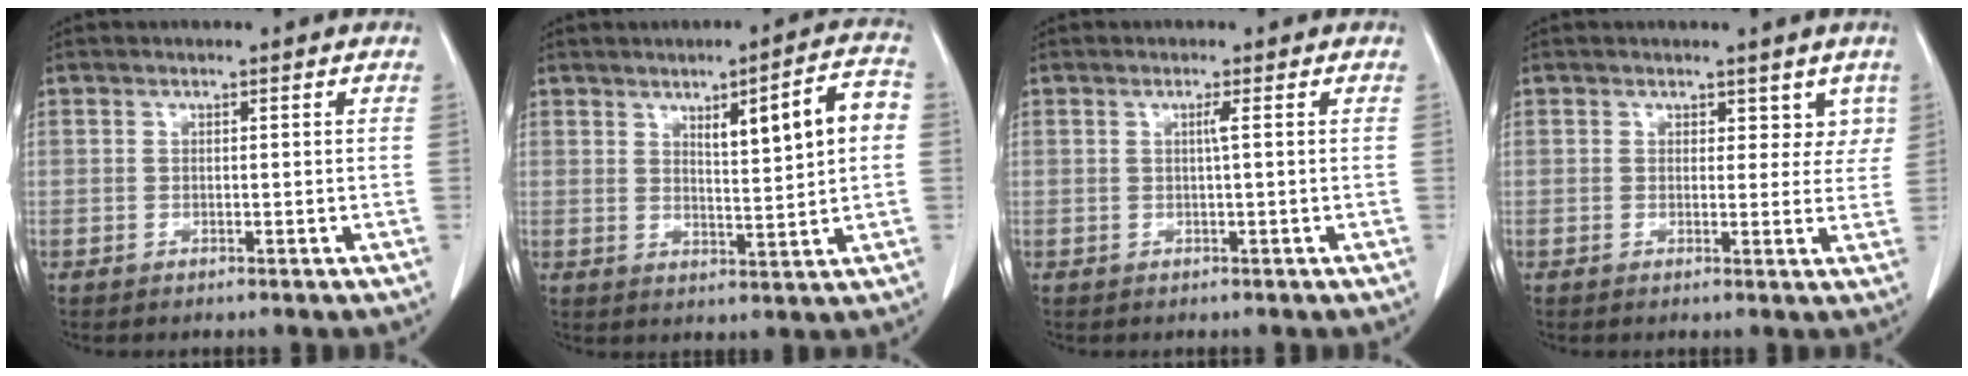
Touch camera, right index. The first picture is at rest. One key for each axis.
{"total": 8.7, "fx": 2.0, "fy": 0.9, "fz": 8.4, "tx": -0.123, "ty": 0.012, "tz": 0.032}
{"total": 1.0, "fx": 0.1, "fy": -0.4, "fz": 0.9, "tx": -0.015, "ty": 0.001, "tz": 0.001}
{"total": 3.4, "fx": 2.2, "fy": 2.3, "fz": 1.4, "tx": 0.008, "ty": -0.002, "tz": 0.023}